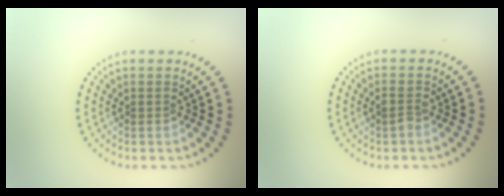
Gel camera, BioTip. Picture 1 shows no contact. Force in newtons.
{"total": 1.1, "press": 1.1, "slide": 0.2}